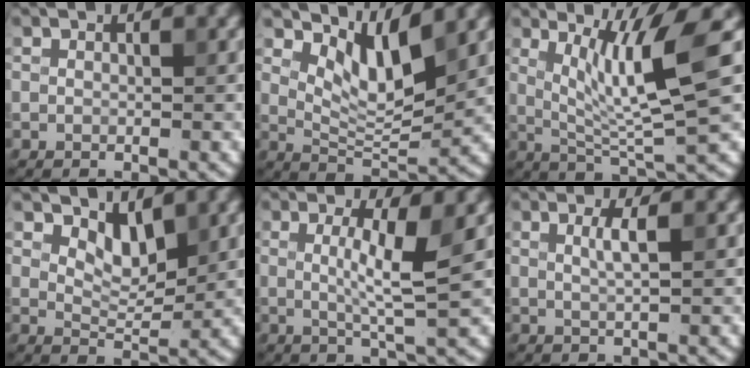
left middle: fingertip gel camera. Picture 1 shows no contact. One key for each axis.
{"total": 4.7, "fx": 2.8, "fy": 1.6, "fz": 3.4, "tx": -0.070, "ty": -0.013, "tz": 0.053}
{"total": 6.5, "fx": 1.8, "fy": 0.2, "fz": 6.3, "tx": -0.122, "ty": -0.004, "tz": 0.042}
{"total": 2.8, "fx": 2.1, "fy": 1.1, "fz": 1.5, "tx": -0.034, "ty": -0.012, "tz": 0.034}
{"total": 3.8, "fx": 0.4, "fy": 0.3, "fz": 3.8, "tx": -0.071, "ty": -0.004, "tz": 0.009}
{"total": 1.2, "fx": 0.4, "fy": -0.1, "fz": 1.1, "tx": -0.024, "ty": 0.003, "tz": 0.009}